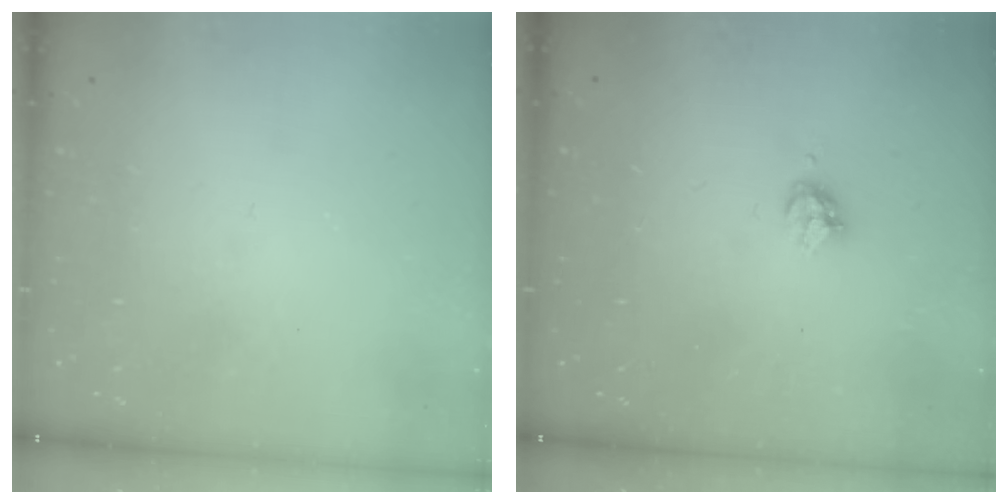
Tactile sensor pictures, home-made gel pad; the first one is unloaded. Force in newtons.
{"total": 4.2, "press": 4.1, "slide": 0.5}